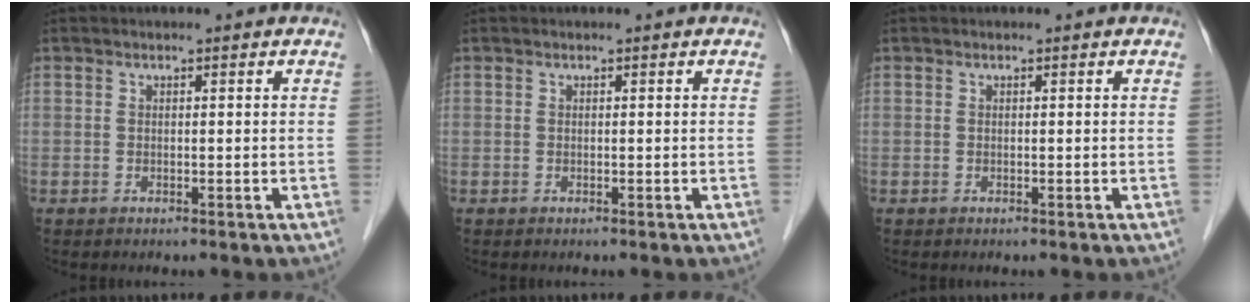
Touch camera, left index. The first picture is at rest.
{"total": 0.0}
{"total": 0.0}